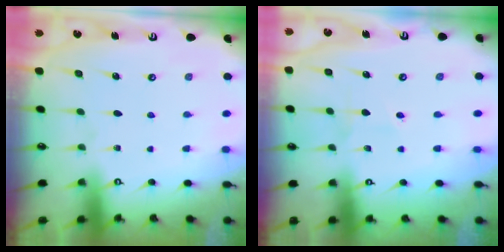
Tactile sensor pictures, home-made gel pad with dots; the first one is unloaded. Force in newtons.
{"total": 2.7, "press": 2.5, "slide": 0.9}